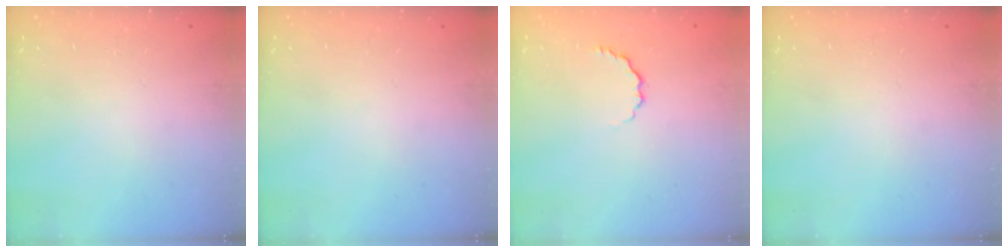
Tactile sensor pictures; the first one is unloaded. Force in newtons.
{"total": 0.0}
{"total": 3.8, "press": 3.7, "slide": 0.9}
{"total": 0.0}